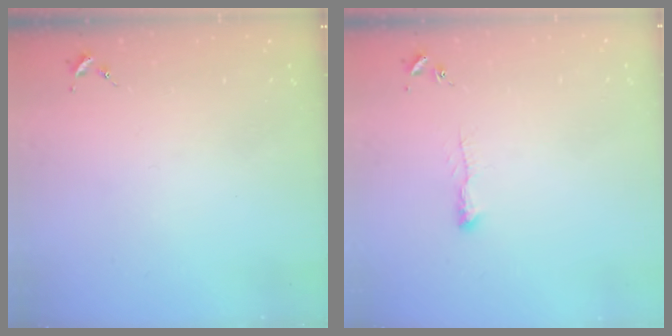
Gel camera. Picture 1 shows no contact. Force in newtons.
{"total": 4.5, "press": 4.4, "slide": 0.7}